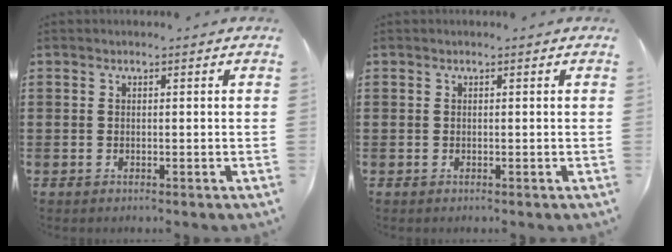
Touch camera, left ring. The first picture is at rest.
{"total": 0.0}